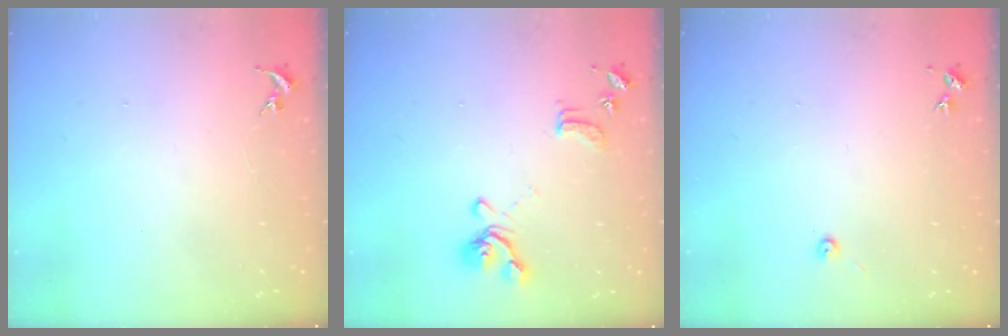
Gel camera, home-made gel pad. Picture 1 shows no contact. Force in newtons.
{"total": 12.6, "press": 12.5, "slide": 1.4}
{"total": 3.5, "press": 3.5, "slide": 0.3}